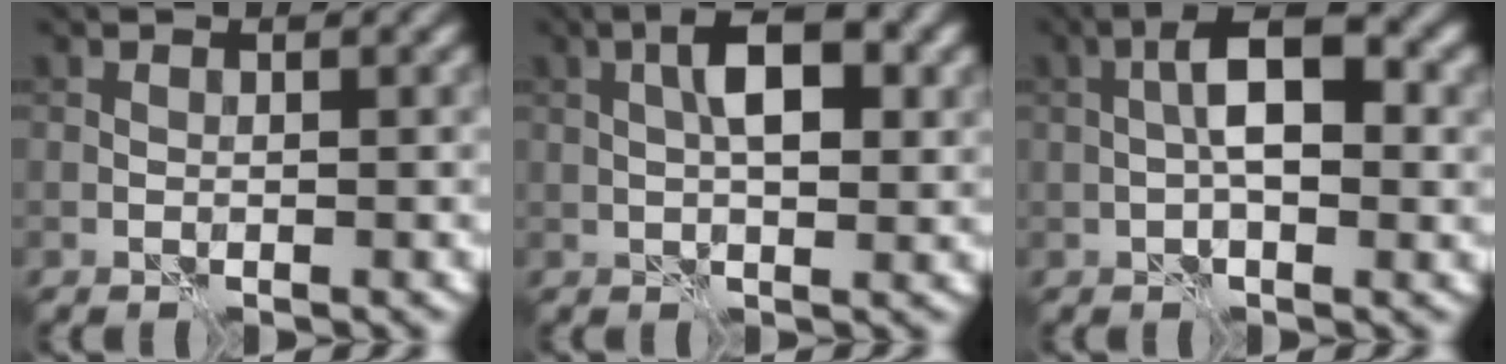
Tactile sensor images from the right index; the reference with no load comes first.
{"total": 5.4, "force": [1.1, 2.3, 4.8], "torque": [-0.078, 0.008, 0.014]}
{"total": 6.5, "force": [0.6, 2.8, 5.9], "torque": [-0.096, 0.010, 0.002]}